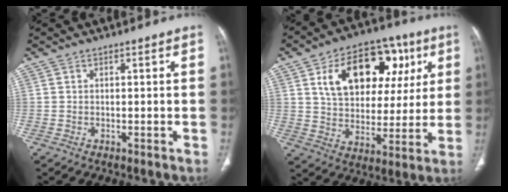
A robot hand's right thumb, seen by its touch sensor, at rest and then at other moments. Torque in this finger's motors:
{"motor_torque": [0.47, 1.05, 0.95, 0.25, 0.26]}